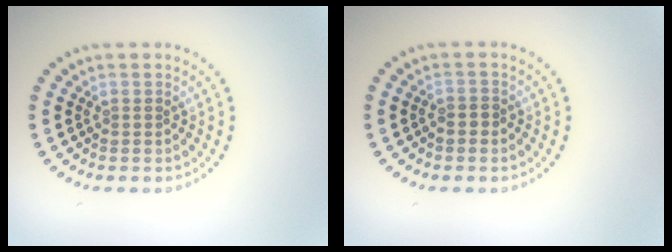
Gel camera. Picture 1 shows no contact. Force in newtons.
{"total": 0.8, "press": 0.5, "slide": 0.6}